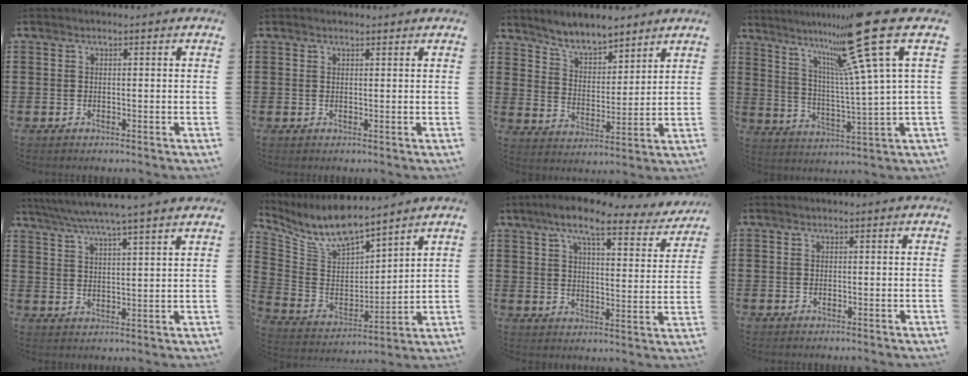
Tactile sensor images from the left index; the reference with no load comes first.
{"total": 0.6, "force": [0.5, 0.2, 0.2], "torque": [-0.005, 0.002, 0.010]}
{"total": 6.1, "force": [5.7, 1.4, 1.8], "torque": [-0.058, -0.018, 0.102]}
{"total": 18.1, "force": [11.3, -1.1, 14.0], "torque": [-0.260, -0.058, 0.161]}
{"total": 5.5, "force": [4.8, -0.9, 2.5], "torque": [-0.064, -0.026, 0.081]}
{"total": 8.8, "force": [7.9, 2.2, 3.3], "torque": [-0.103, -0.048, 0.139]}
{"total": 9.3, "force": [7.4, 1.3, 5.6], "torque": [-0.116, -0.029, 0.122]}
{"total": 0.0}